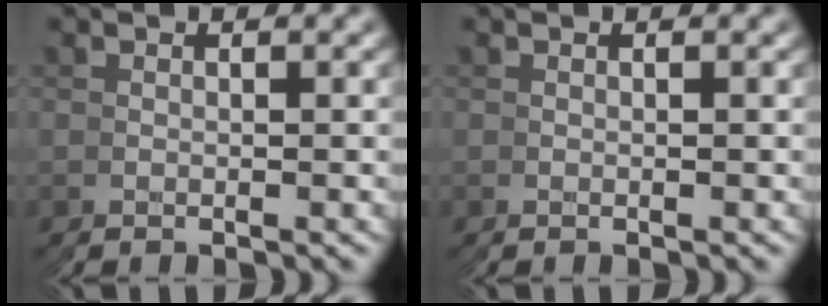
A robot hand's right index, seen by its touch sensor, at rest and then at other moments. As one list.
[{"total": 0.0}]